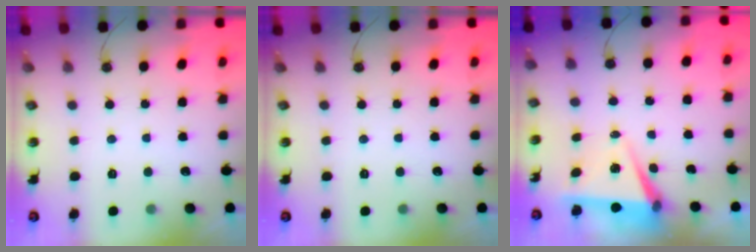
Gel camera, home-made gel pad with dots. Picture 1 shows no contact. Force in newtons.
{"total": 0.0}
{"total": 7.4, "press": 5.8, "slide": 4.6}